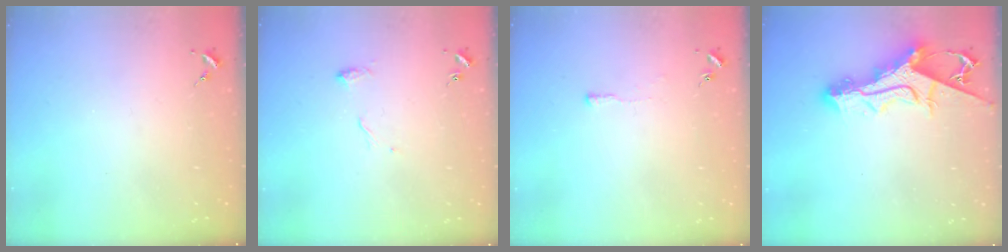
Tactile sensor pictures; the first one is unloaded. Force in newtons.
{"total": 7.5, "press": 7.5, "slide": 0.4}
{"total": 3.3, "press": 3.2, "slide": 0.6}
{"total": 15.1, "press": 15.0, "slide": 1.3}